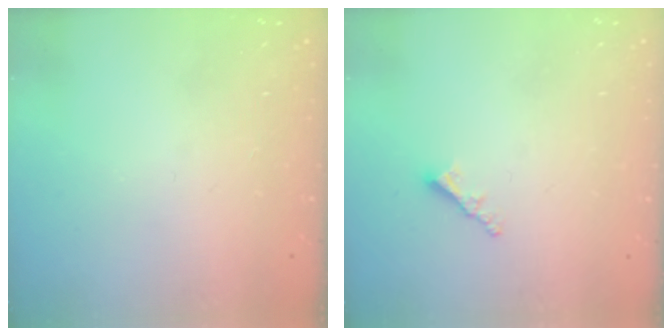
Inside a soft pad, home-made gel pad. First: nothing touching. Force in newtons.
{"total": 2.5, "press": 2.5, "slide": 0.3}